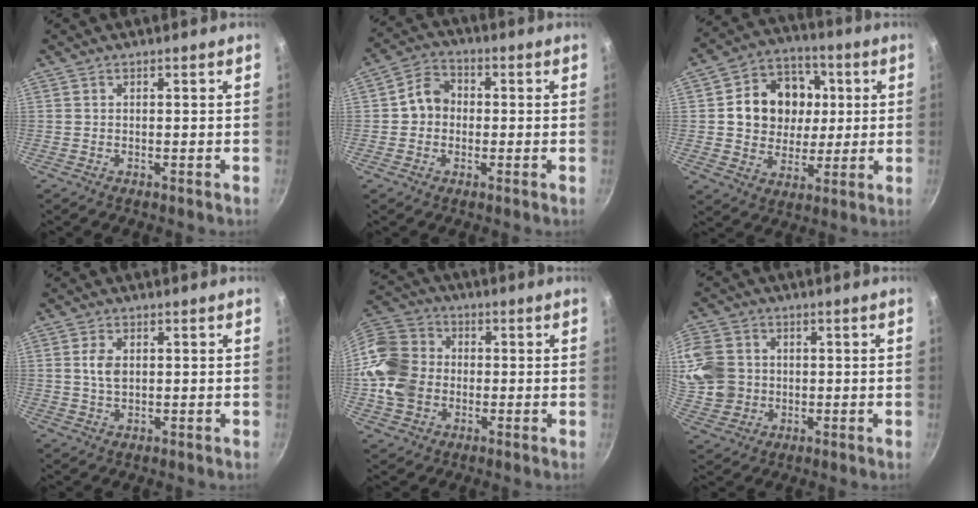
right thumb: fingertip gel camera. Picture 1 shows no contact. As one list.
[{"total": 6.3, "force": [-0.2, 5.3, 3.3], "torque": [-0.027, 0.018, -0.016]}, {"total": 15.4, "force": [2.3, 13.1, 7.8], "torque": [-0.095, 0.011, 0.036]}, {"total": 3.8, "force": [0.6, 2.4, 2.8], "torque": [-0.049, 0.001, 0.012]}, {"total": 15.0, "force": [-1.5, 12.5, 8.1], "torque": [-0.146, 0.026, -0.043]}, {"total": 12.6, "force": [1.2, 11.1, 5.7], "torque": [-0.107, -0.002, 0.022]}]